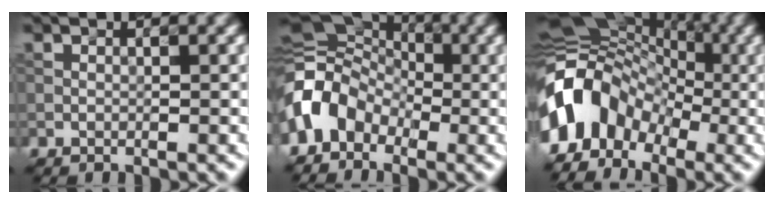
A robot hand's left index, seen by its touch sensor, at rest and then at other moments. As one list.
[{"total": 7.0, "force": [-2.5, 5.2, 3.9], "torque": [-0.070, 0.006, -0.071]}, {"total": 11.0, "force": [-3.1, 8.1, 6.7], "torque": [-0.124, 0.007, -0.073]}]